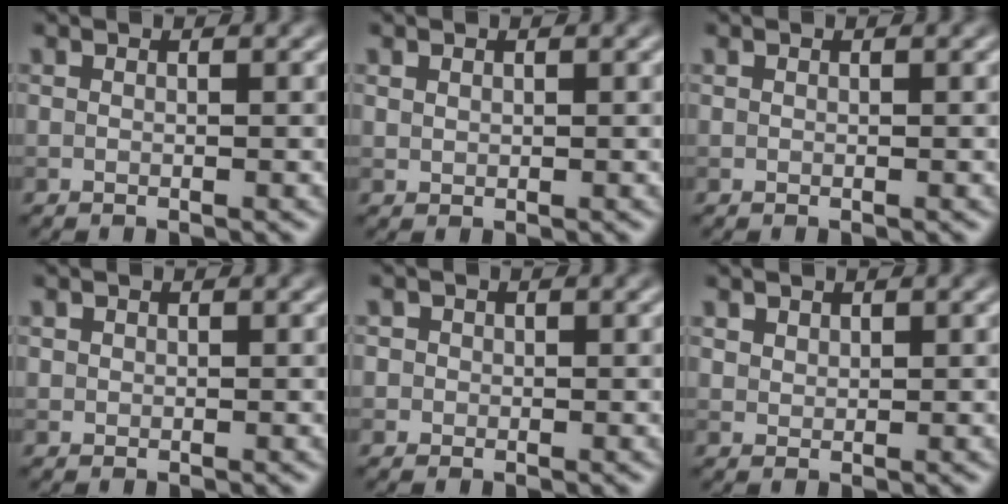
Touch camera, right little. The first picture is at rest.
{"total": 0.7, "force": [0.4, 0.5, 0.2], "torque": [-0.003, -0.003, 0.012]}
{"total": 0.0}
{"total": 0.6, "force": [0.2, 0.5, 0.0], "torque": [0.005, -0.004, 0.008]}
{"total": 1.4, "force": [0.3, 1.3, 0.3], "torque": [0.010, 0.002, 0.003]}
{"total": 1.2, "force": [0.9, 0.7, 0.2], "torque": [-0.006, -0.005, 0.026]}